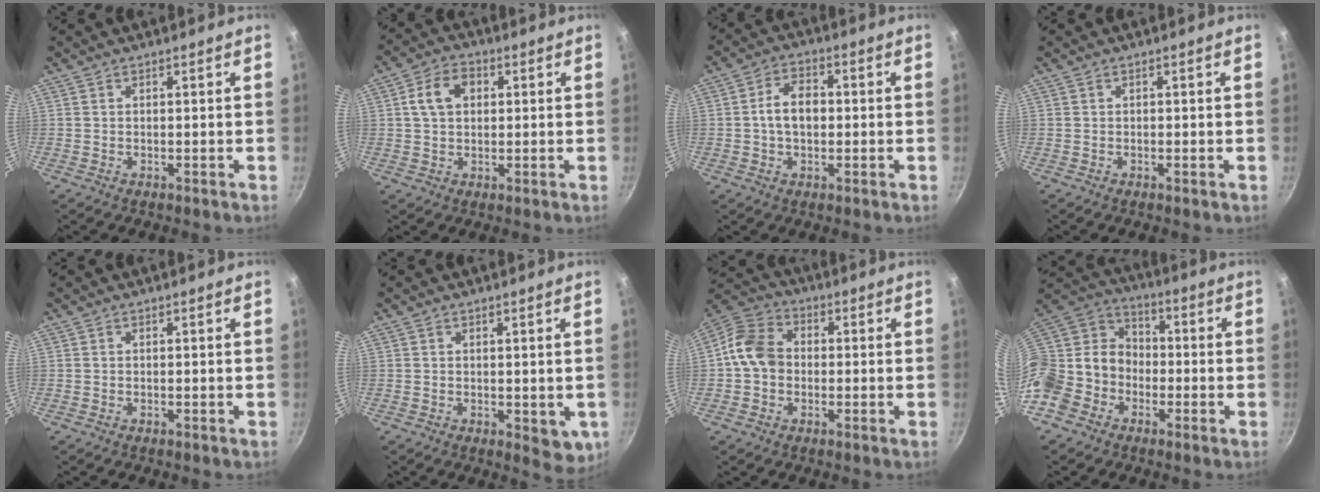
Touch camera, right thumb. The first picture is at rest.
{"total": 7.3, "force": [1.5, 5.4, 4.6], "torque": [-0.061, 0.014, 0.020]}
{"total": 6.7, "force": [-0.1, 4.6, 4.9], "torque": [-0.066, 0.018, -0.008]}
{"total": 0.0}
{"total": 0.0}
{"total": 5.1, "force": [0.2, 2.8, 4.3], "torque": [-0.043, -0.003, 0.012]}
{"total": 9.3, "force": [-0.4, 7.4, 5.5], "torque": [-0.080, 0.024, -0.029]}
{"total": 18.1, "force": [-7.2, 14.5, 8.2], "torque": [-0.151, 0.074, -0.149]}